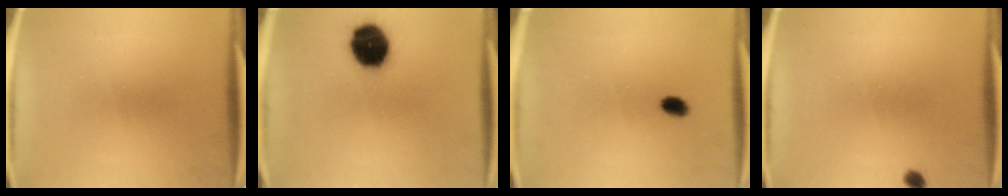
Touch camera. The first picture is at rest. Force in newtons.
{"total": 14.7}
{"total": 2.4}
{"total": 1.3}